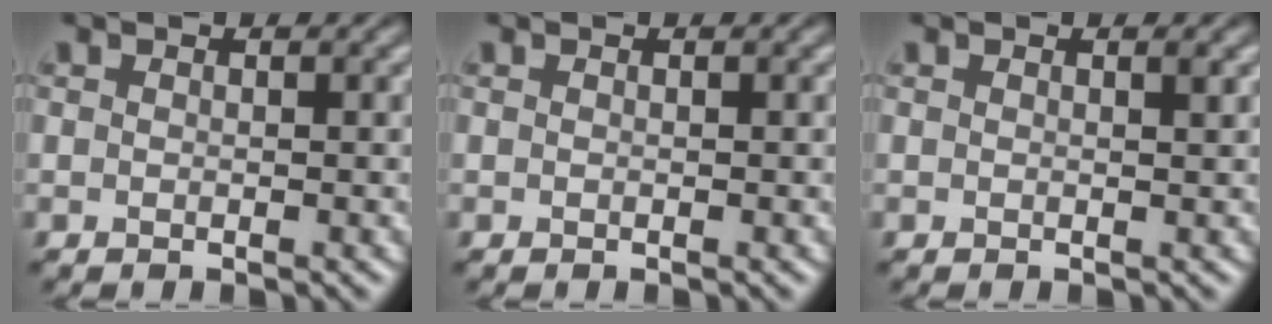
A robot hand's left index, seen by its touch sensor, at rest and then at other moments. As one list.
[{"total": 0.0}, {"total": 0.5, "force": [0.3, 0.0, 0.4], "torque": [-0.003, -0.001, 0.004]}]